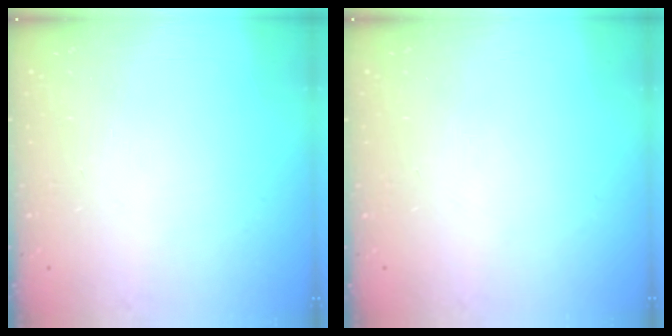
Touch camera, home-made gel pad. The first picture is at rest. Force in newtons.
{"total": 0.0}